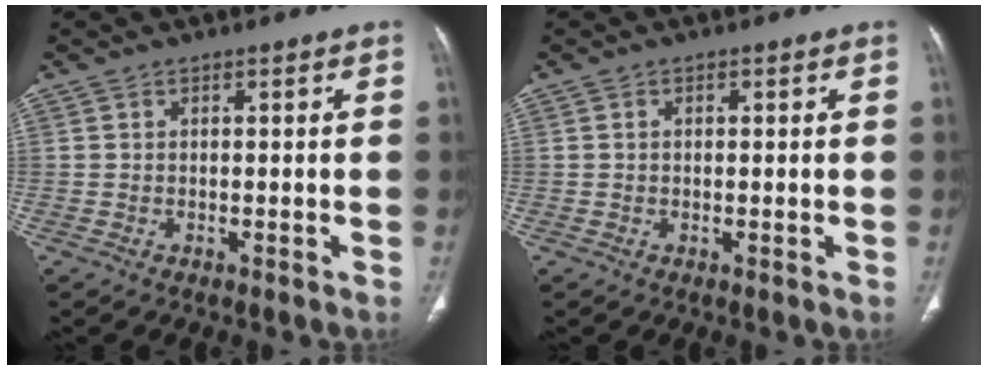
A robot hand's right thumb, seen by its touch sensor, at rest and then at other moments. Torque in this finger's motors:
{"motor_torque": [-0.27, -0.27, 0.09, 0.40, -0.03]}